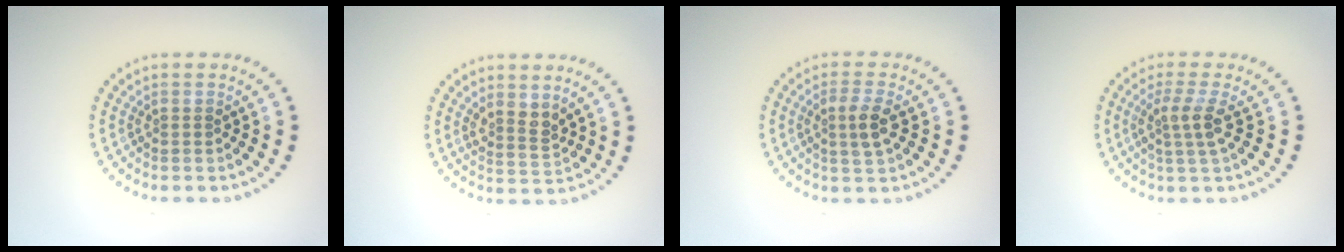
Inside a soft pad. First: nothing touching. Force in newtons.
{"total": 2.2, "press": 1.7, "slide": 1.4}
{"total": 2.4, "press": 2.3, "slide": 0.8}
{"total": 2.6, "press": 2.0, "slide": 1.6}